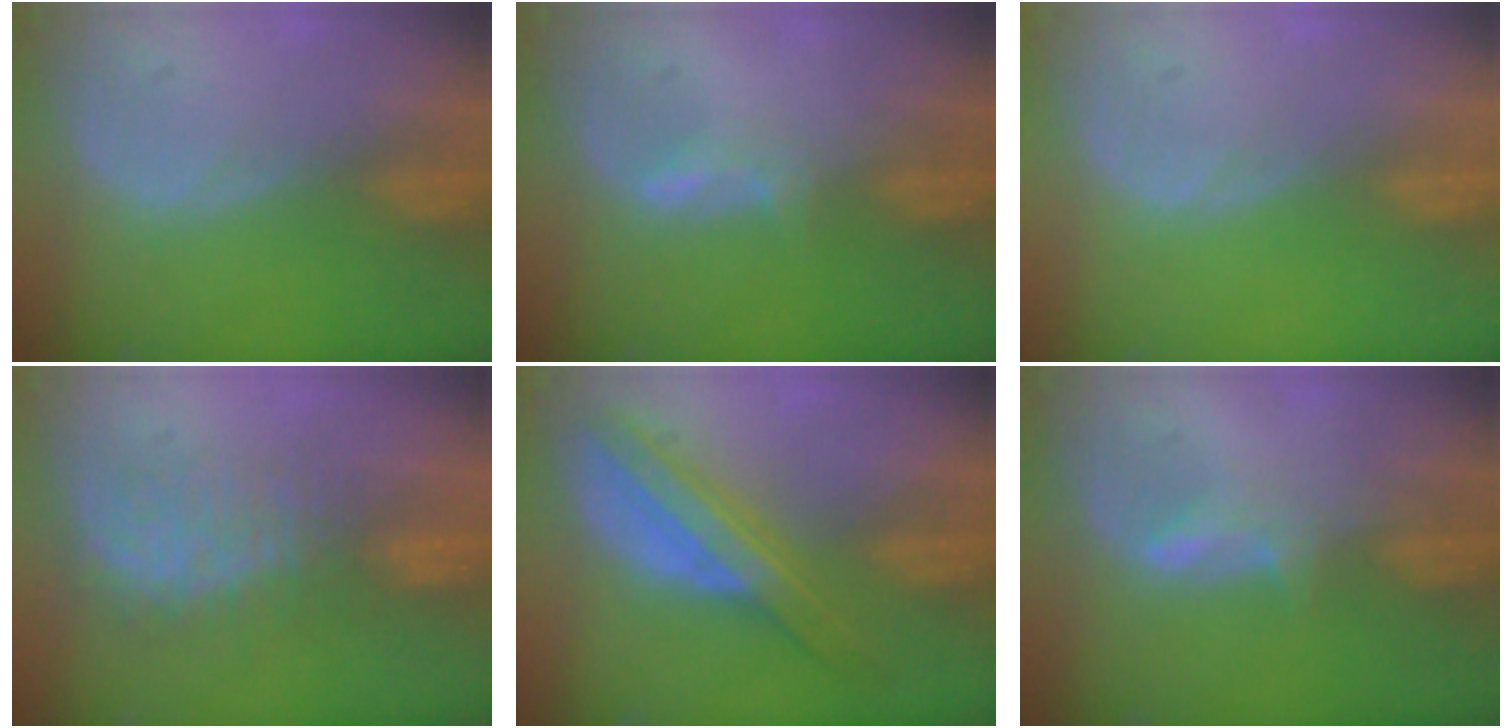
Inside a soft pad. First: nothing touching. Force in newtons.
{"total": 1.7, "press": 1.7, "slide": 0.6}
{"total": 0.0}
{"total": 7.6, "press": 7.3, "slide": 2.2}
{"total": 8.3, "press": 8.3, "slide": 0.6}
{"total": 2.8, "press": 2.8, "slide": 0.4}